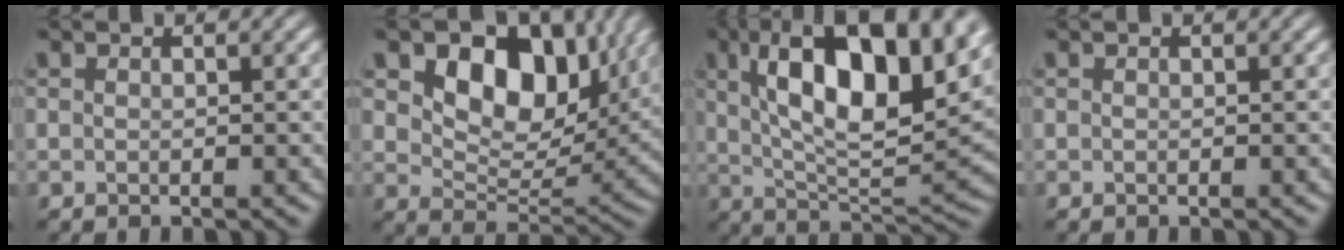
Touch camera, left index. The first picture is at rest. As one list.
[{"total": 9.7, "force": [4.3, 6.0, 6.3], "torque": [-0.096, -0.008, 0.071]}, {"total": 14.1, "force": [5.1, 5.3, 12.0], "torque": [-0.189, 0.010, 0.083]}, {"total": 0.0}]